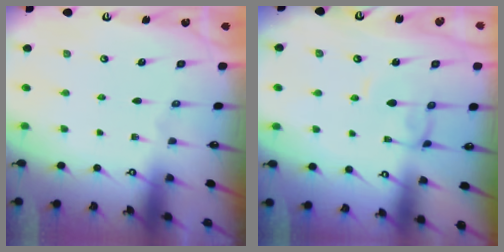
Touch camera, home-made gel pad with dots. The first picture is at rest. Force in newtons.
{"total": 2.0, "press": 2.0, "slide": 0.1}